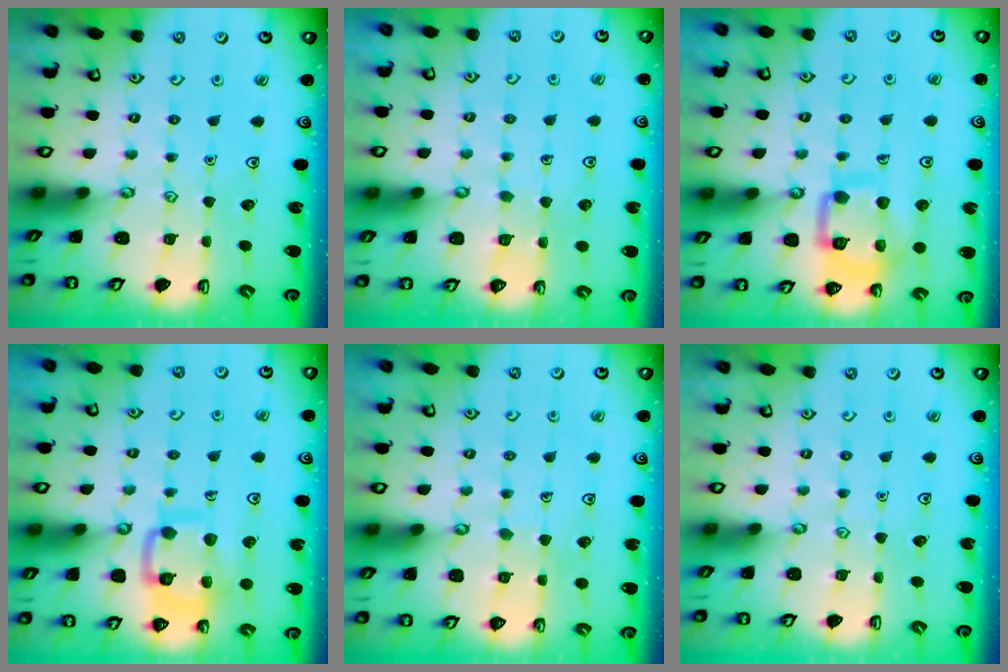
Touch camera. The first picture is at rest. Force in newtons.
{"total": 3.5, "press": 3.5, "slide": 0.3}
{"total": 12.4, "press": 12.3, "slide": 1.2}
{"total": 12.3, "press": 12.3, "slide": 0.9}
{"total": 4.0, "press": 3.9, "slide": 0.4}
{"total": 0.0}